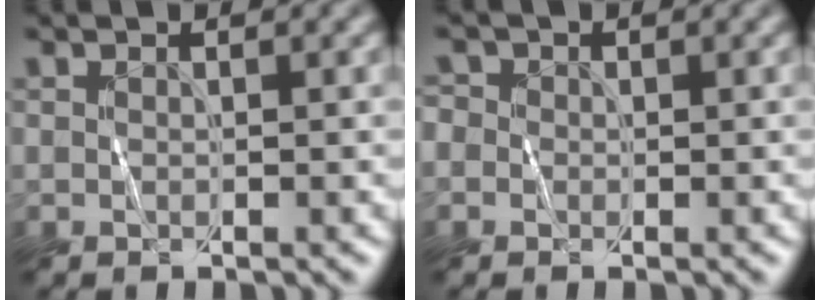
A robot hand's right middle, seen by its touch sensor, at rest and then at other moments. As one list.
[{"total": 1.7, "force": [0.2, 1.7, 0.5], "torque": [0.005, 0.014, -0.018]}]